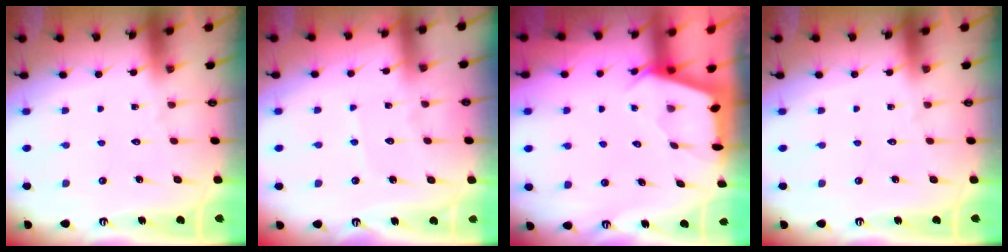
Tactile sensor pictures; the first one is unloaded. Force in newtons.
{"total": 3.5, "press": 3.4, "slide": 0.5}
{"total": 2.5, "press": 2.5, "slide": 0.3}
{"total": 0.0}